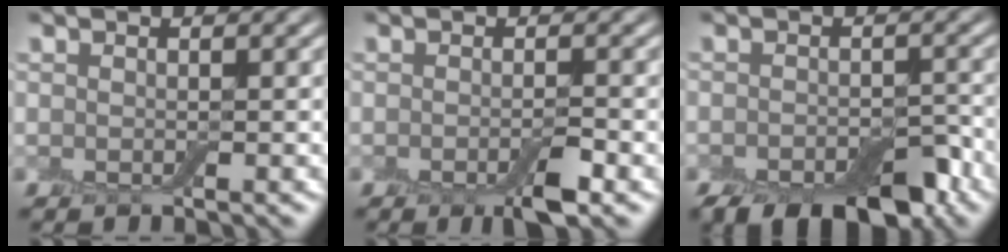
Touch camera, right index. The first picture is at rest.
{"total": 2.7, "force": [-1.5, 0.6, 2.2], "torque": [-0.038, -0.008, -0.025]}
{"total": 7.0, "force": [-4.8, 3.0, 4.1], "torque": [-0.046, -0.010, -0.073]}